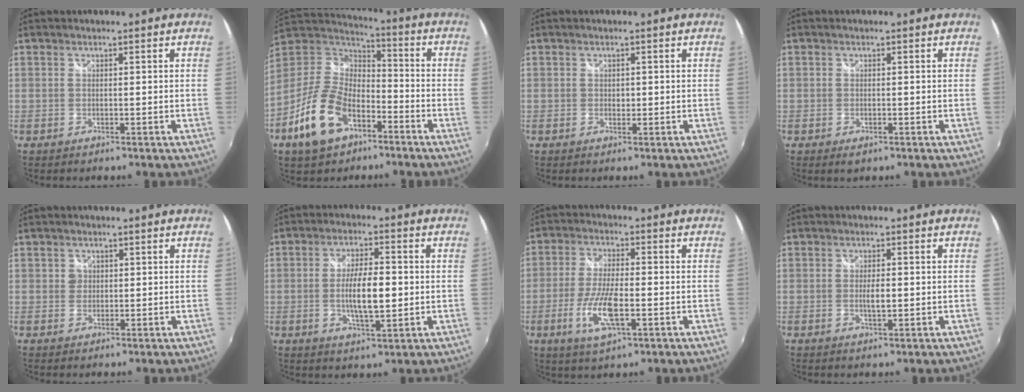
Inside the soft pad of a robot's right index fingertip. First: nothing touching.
{"total": 16.4, "force": [-8.2, 9.7, 10.5], "torque": [-0.231, -0.001, -0.144]}
{"total": 0.9, "force": [0.0, 0.8, 0.4], "torque": [-0.004, -0.001, 0.001]}
{"total": 1.2, "force": [-0.6, 0.6, 0.8], "torque": [-0.016, -0.006, -0.010]}
{"total": 1.6, "force": [0.3, 1.5, 0.2], "torque": [0.001, 0.003, 0.002]}
{"total": 8.3, "force": [-0.8, 2.4, 7.9], "torque": [-0.145, -0.004, -0.012]}
{"total": 9.5, "force": [-3.1, 2.5, 8.6], "torque": [-0.180, -0.012, -0.060]}
{"total": 2.5, "force": [-0.2, 0.8, 2.3], "torque": [-0.040, -0.004, -0.002]}